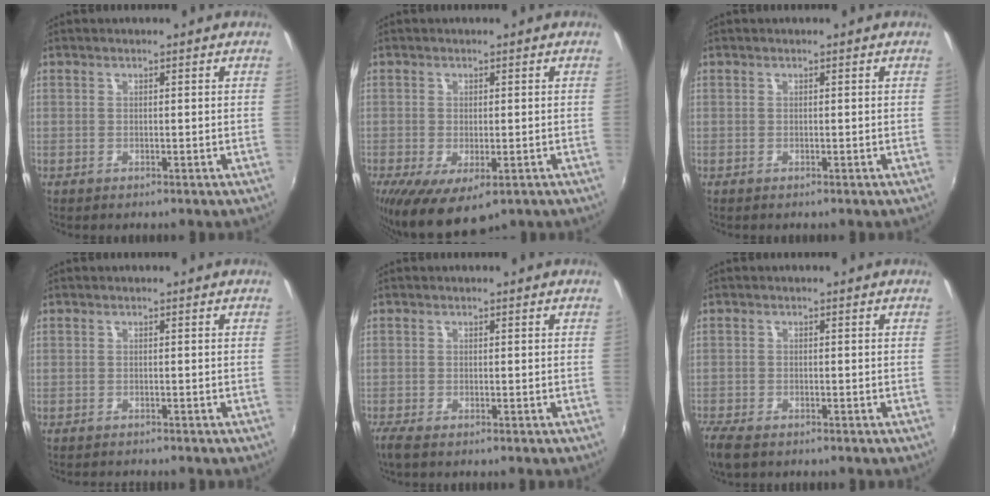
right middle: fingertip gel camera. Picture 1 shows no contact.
{"total": 8.1, "force": [-4.0, 3.7, 6.1], "torque": [-0.116, -0.040, -0.055]}
{"total": 0.0}
{"total": 1.9, "force": [-1.9, 0.1, 0.4], "torque": [-0.016, -0.010, -0.031]}
{"total": 1.9, "force": [-1.4, 0.2, 1.3], "torque": [-0.029, -0.007, -0.028]}
{"total": 4.9, "force": [-3.9, 1.7, 2.6], "torque": [-0.069, -0.021, -0.078]}